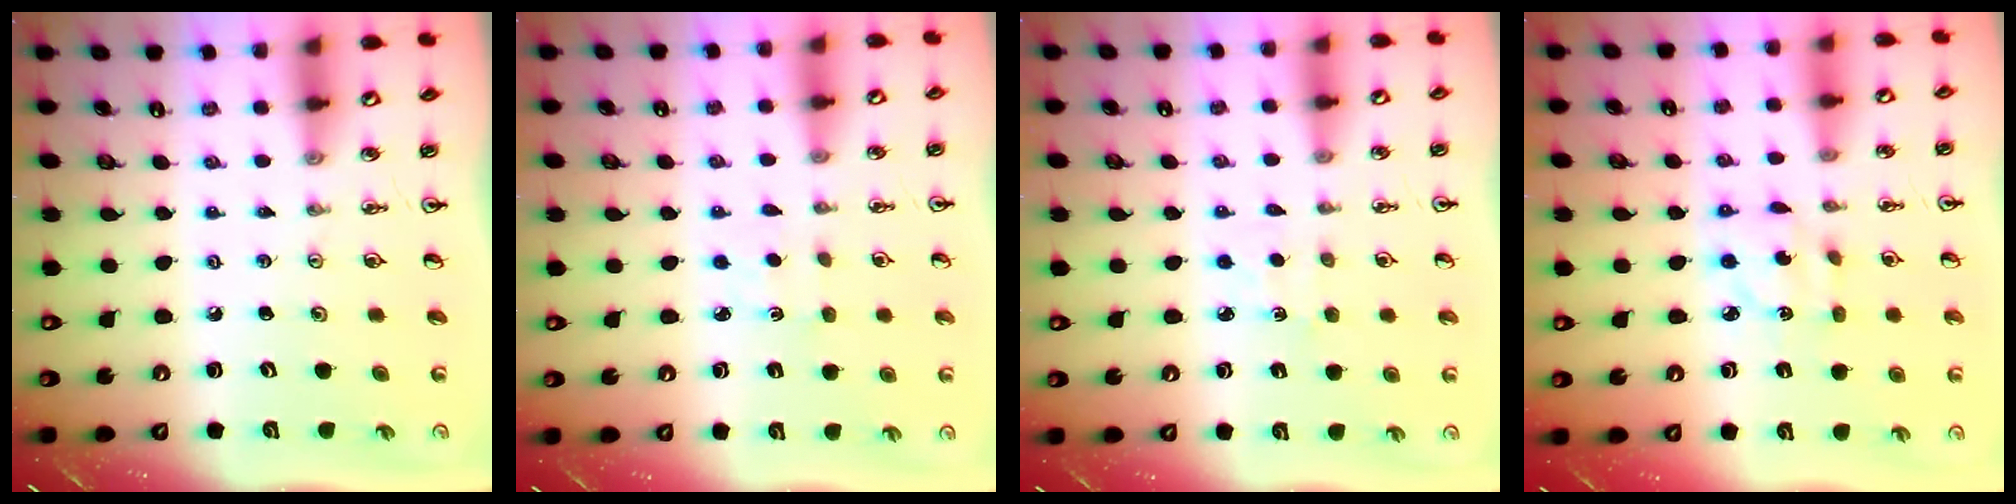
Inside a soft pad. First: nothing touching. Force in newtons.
{"total": 1.3, "press": 1.3, "slide": 0.3}
{"total": 3.0, "press": 3.0, "slide": 0.4}
{"total": 3.8, "press": 3.8, "slide": 0.3}